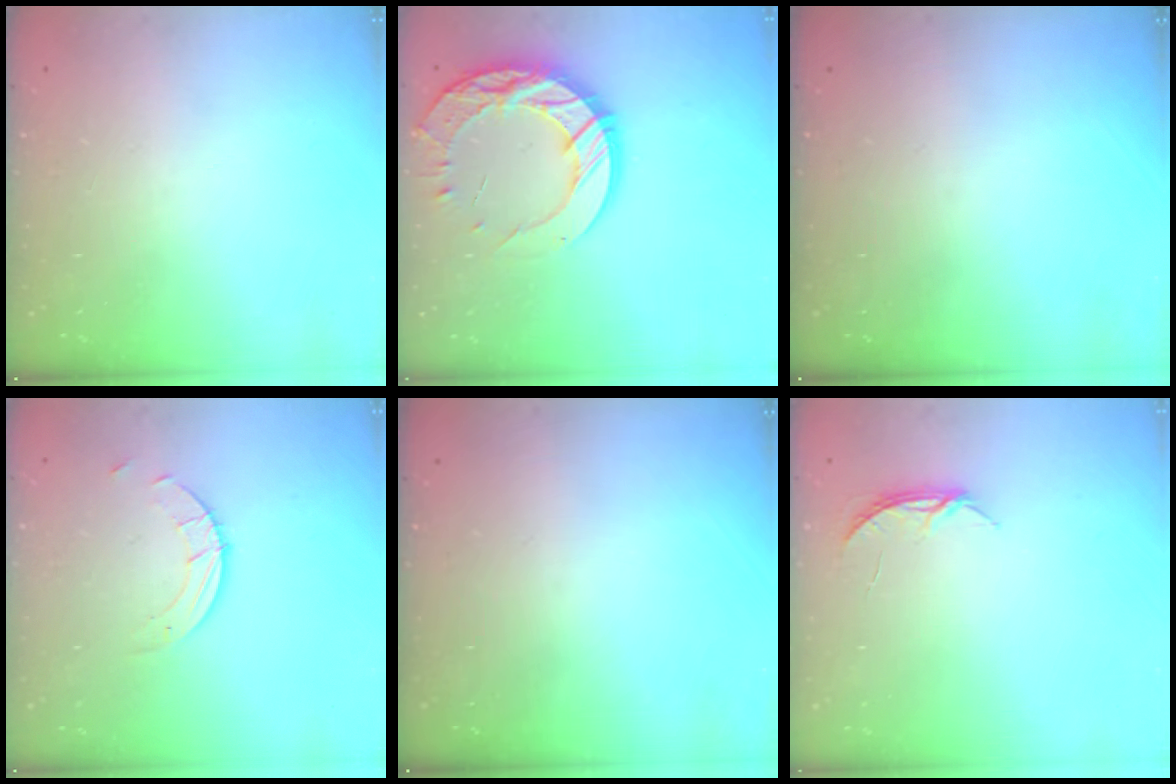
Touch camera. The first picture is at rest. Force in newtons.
{"total": 20.4, "press": 20.3, "slide": 1.7}
{"total": 0.0}
{"total": 2.5, "press": 2.5, "slide": 0.2}
{"total": 0.0}
{"total": 4.0, "press": 4.0, "slide": 0.4}